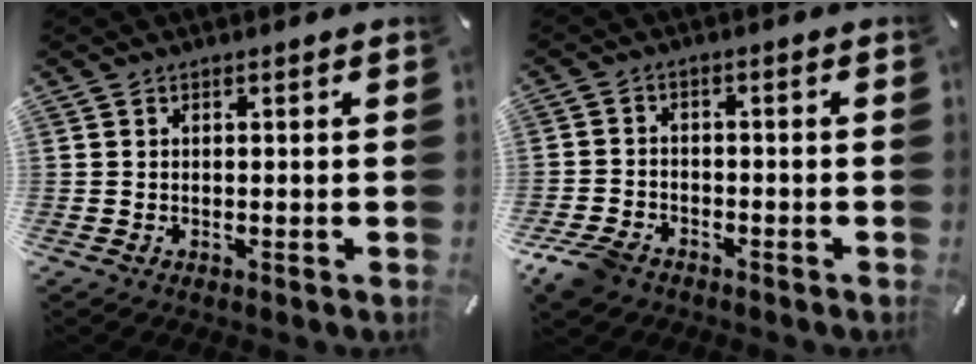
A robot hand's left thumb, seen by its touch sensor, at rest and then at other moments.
{"total": 5.7, "force": [-4.2, 3.2, 2.1], "torque": [-0.061, 0.013, -0.086]}